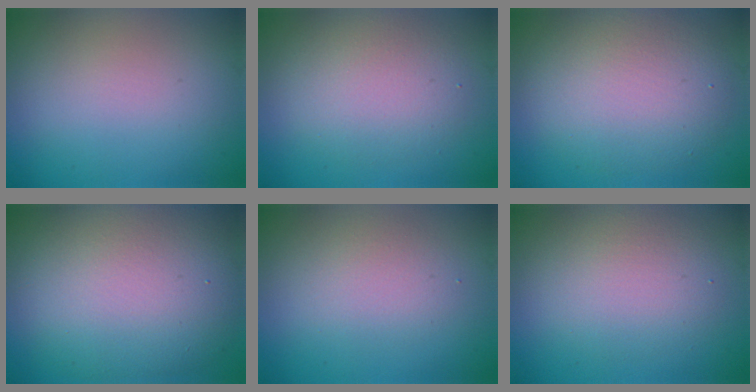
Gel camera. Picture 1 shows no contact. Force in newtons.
{"total": 4.2, "press": 4.2, "slide": 0.4}
{"total": 6.4, "press": 6.4, "slide": 0.7}
{"total": 11.8, "press": 11.8, "slide": 0.5}
{"total": 2.4, "press": 2.4, "slide": 0.0}
{"total": 3.8, "press": 3.8, "slide": 0.3}